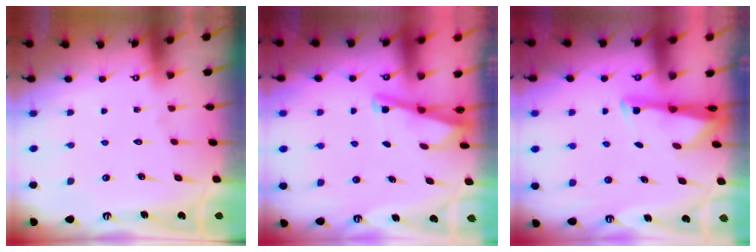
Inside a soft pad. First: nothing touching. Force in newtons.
{"total": 2.7, "press": 2.7, "slide": 0.3}
{"total": 2.7, "press": 2.7, "slide": 0.4}